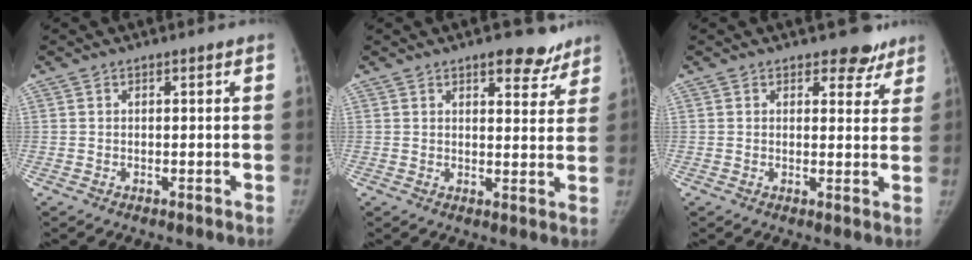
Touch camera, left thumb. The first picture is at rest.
{"total": 7.2, "force": [5.0, 3.4, 3.8], "torque": [-0.011, -0.024, 0.065]}
{"total": 4.8, "force": [3.7, 2.8, 1.3], "torque": [0.018, -0.022, 0.041]}